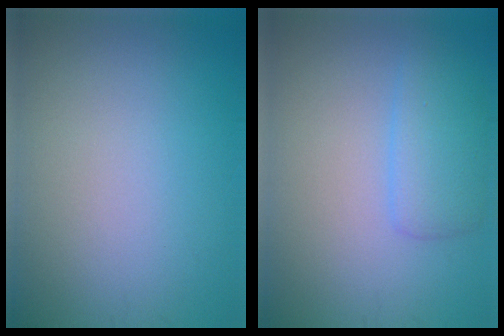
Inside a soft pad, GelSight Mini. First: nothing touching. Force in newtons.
{"total": 2.8, "press": 2.8, "slide": 0.2}